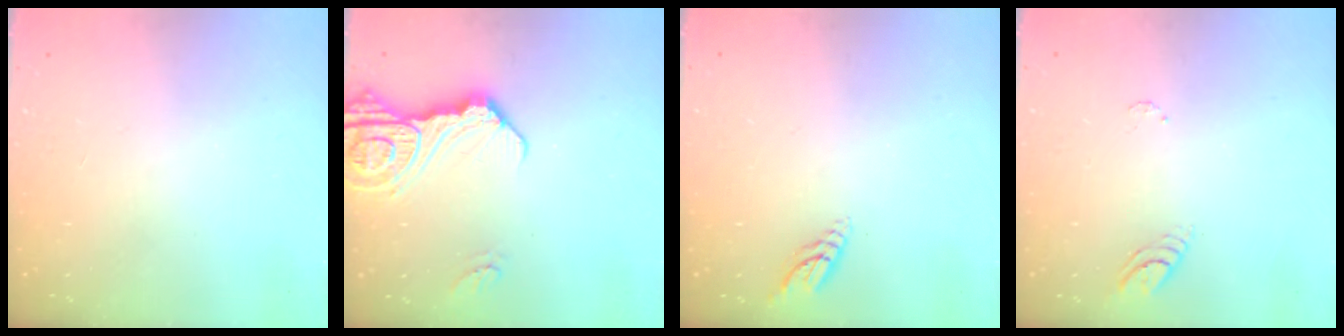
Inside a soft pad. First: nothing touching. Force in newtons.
{"total": 13.9, "press": 13.9, "slide": 1.5}
{"total": 4.3, "press": 4.3, "slide": 0.3}
{"total": 3.9, "press": 3.9, "slide": 0.3}